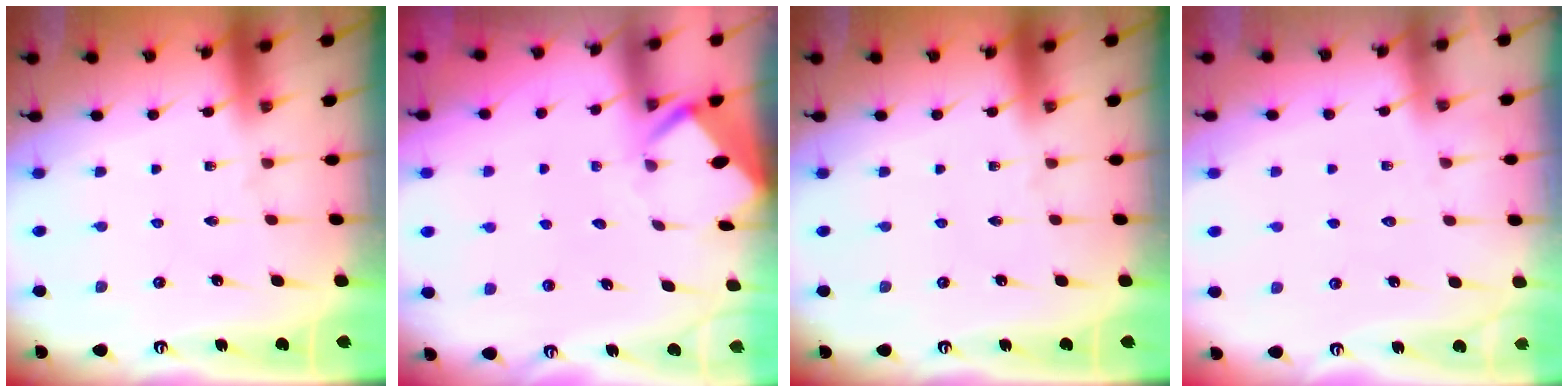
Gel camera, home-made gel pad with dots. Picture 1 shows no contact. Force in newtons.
{"total": 3.1, "press": 3.1, "slide": 0.2}
{"total": 0.0}
{"total": 5.2, "press": 5.1, "slide": 0.6}